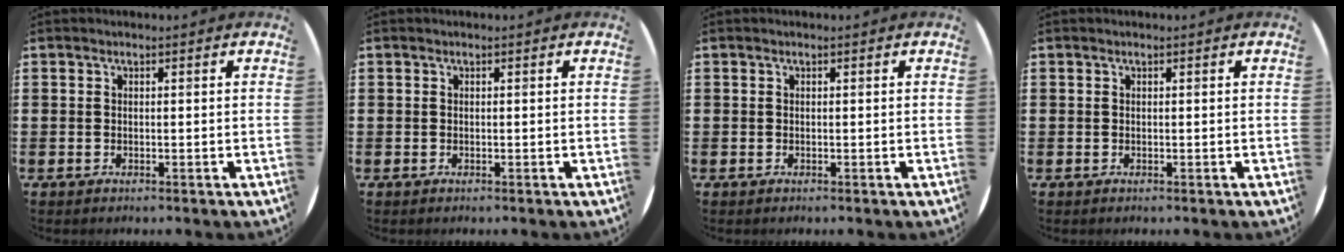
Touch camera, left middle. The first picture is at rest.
{"total": 0.0}
{"total": 0.0}
{"total": 0.0}